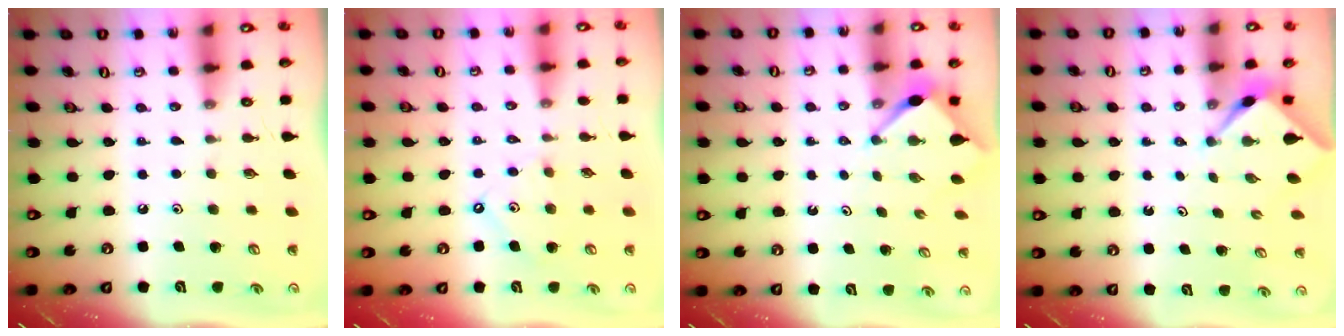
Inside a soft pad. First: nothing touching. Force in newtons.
{"total": 6.4, "press": 6.3, "slide": 0.8}
{"total": 3.6, "press": 3.5, "slide": 0.4}
{"total": 2.2, "press": 2.2, "slide": 0.3}